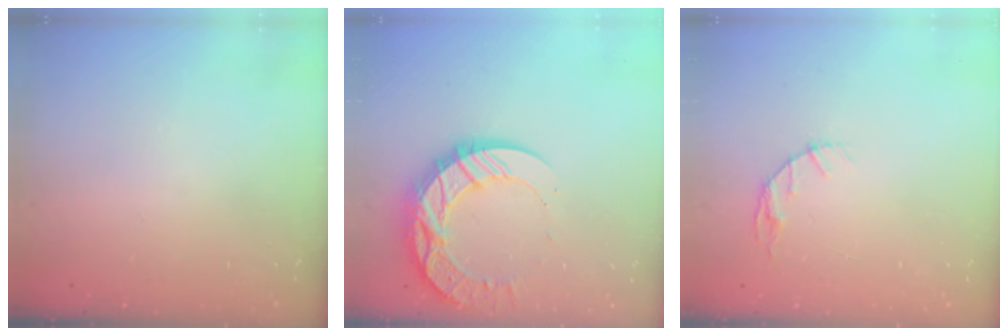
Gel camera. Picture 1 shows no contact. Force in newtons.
{"total": 14.6, "press": 14.5, "slide": 1.1}
{"total": 5.0, "press": 4.9, "slide": 0.6}